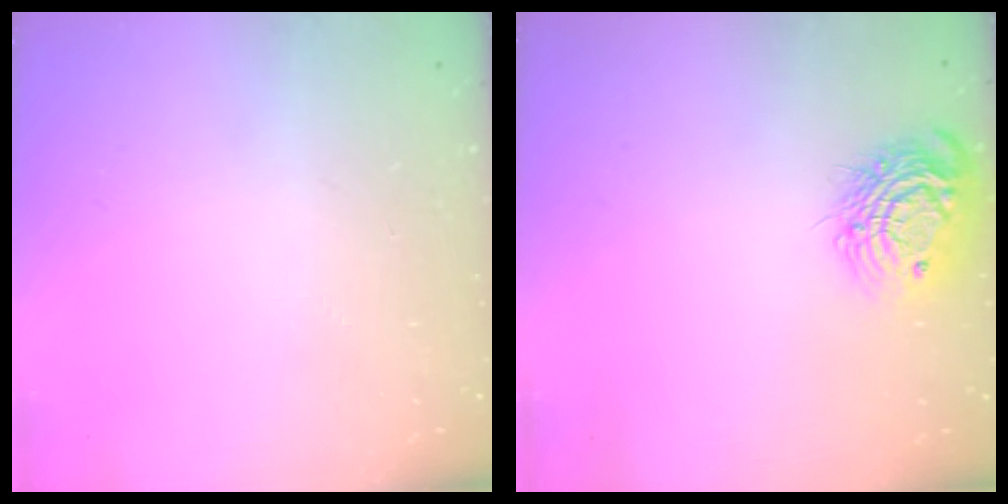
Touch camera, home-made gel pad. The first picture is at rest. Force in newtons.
{"total": 12.5, "press": 12.5, "slide": 0.8}